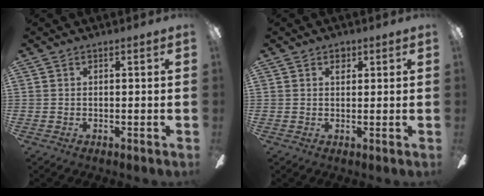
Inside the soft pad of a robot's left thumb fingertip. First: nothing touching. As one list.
[{"total": 1.9, "force": [1.1, 1.3, 0.8], "torque": [0.006, -0.007, 0.014]}]